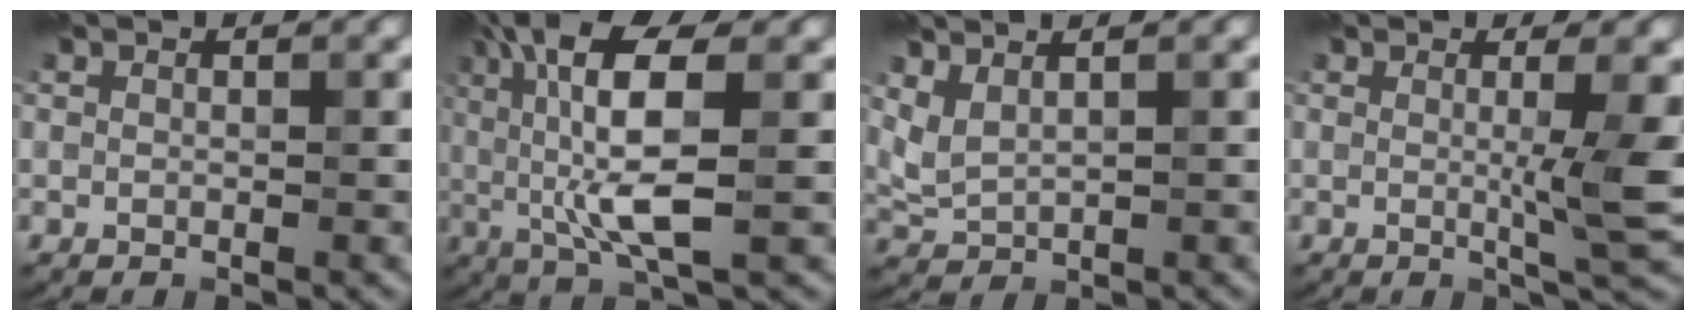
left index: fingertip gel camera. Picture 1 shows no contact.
{"total": 9.4, "force": [1.3, 2.6, 8.9], "torque": [-0.166, 0.006, 0.019]}
{"total": 2.1, "force": [1.6, 0.6, 1.3], "torque": [-0.036, 0.002, 0.043]}
{"total": 4.8, "force": [0.1, 0.6, 4.8], "torque": [-0.069, -0.008, 0.000]}